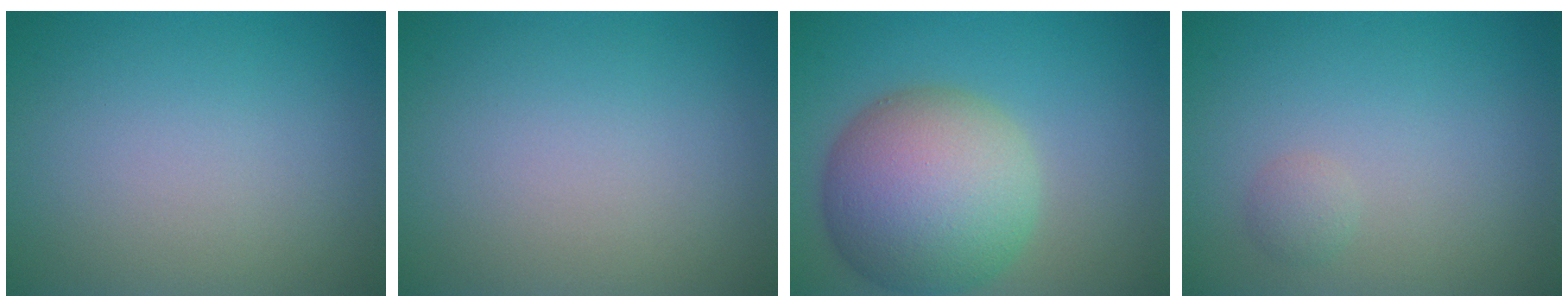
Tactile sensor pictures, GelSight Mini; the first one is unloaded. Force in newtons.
{"total": 0.0}
{"total": 10.4, "press": 10.4, "slide": 0.5}
{"total": 1.0, "press": 1.0, "slide": 0.1}